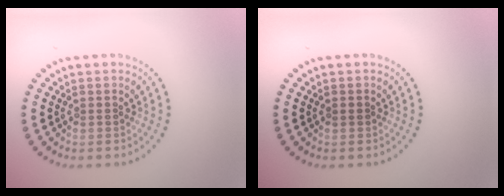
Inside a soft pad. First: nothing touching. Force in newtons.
{"total": 0.7, "press": 0.7, "slide": 0.1}